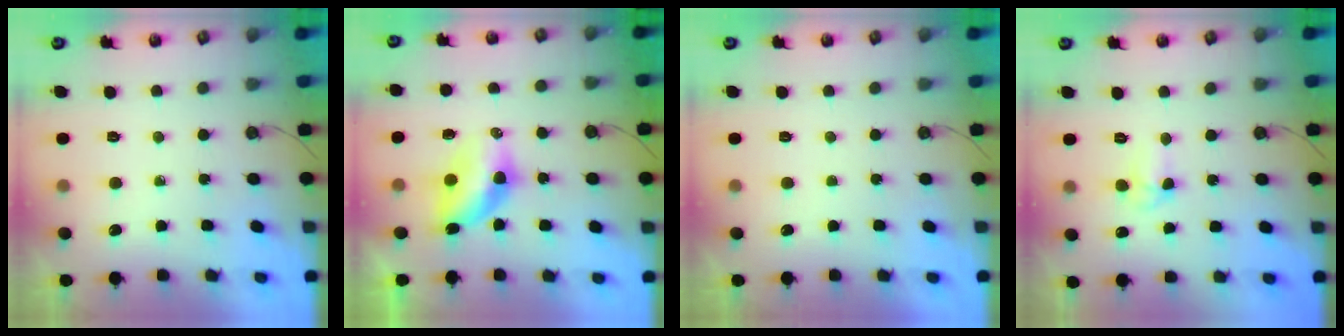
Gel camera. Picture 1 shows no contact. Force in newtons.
{"total": 6.5, "press": 6.4, "slide": 0.6}
{"total": 0.0}
{"total": 4.0, "press": 3.9, "slide": 0.7}